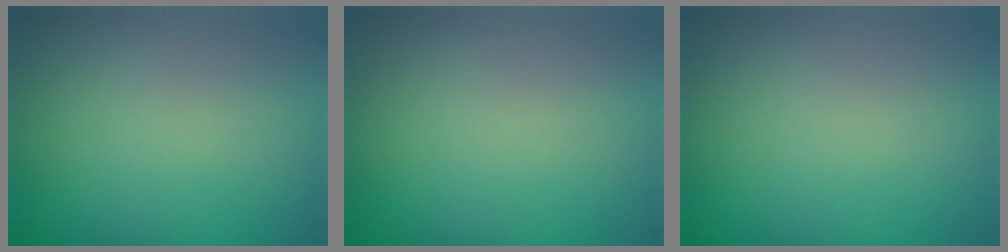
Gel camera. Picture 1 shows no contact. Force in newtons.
{"total": 0.0}
{"total": 0.0}